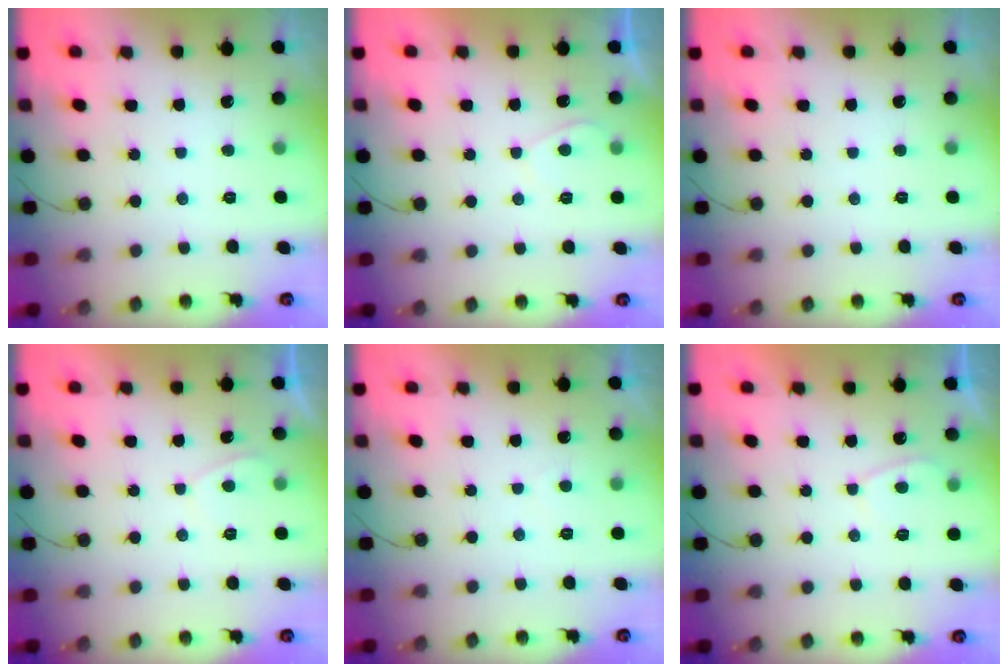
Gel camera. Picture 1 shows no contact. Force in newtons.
{"total": 1.1, "press": 1.0, "slide": 0.5}
{"total": 0.0}
{"total": 1.2, "press": 1.1, "slide": 0.5}
{"total": 1.0, "press": 0.8, "slide": 0.5}
{"total": 2.2, "press": 2.2, "slide": 0.5}